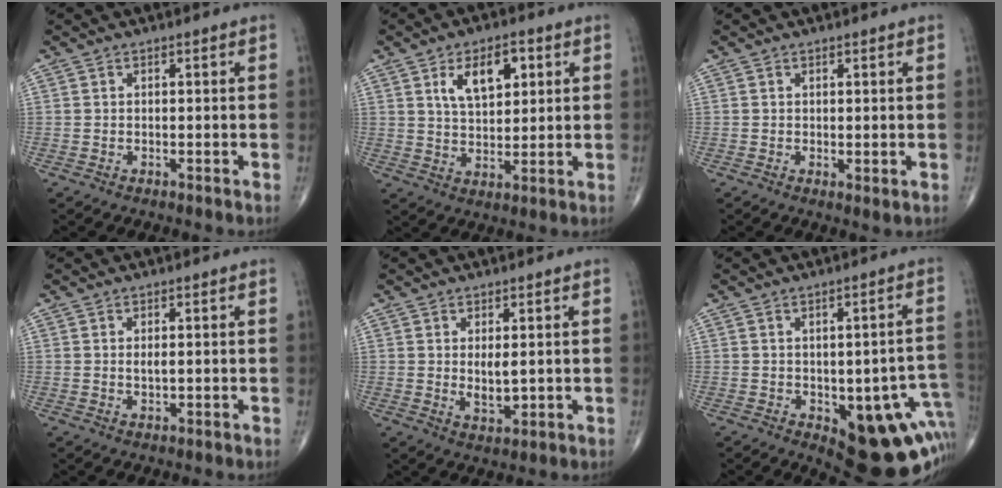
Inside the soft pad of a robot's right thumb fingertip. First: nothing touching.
{"total": 9.3, "force": [3.5, 5.0, 7.0], "torque": [-0.090, -0.011, 0.062]}
{"total": 1.2, "force": [0.1, 0.5, 1.1], "torque": [-0.020, -0.007, 0.002]}
{"total": 1.5, "force": [0.3, 0.6, 1.4], "torque": [-0.026, -0.004, 0.007]}
{"total": 4.0, "force": [0.6, 1.8, 3.5], "torque": [-0.055, -0.015, 0.018]}
{"total": 17.8, "force": [-4.7, 7.9, 15.3], "torque": [-0.120, 0.018, -0.030]}